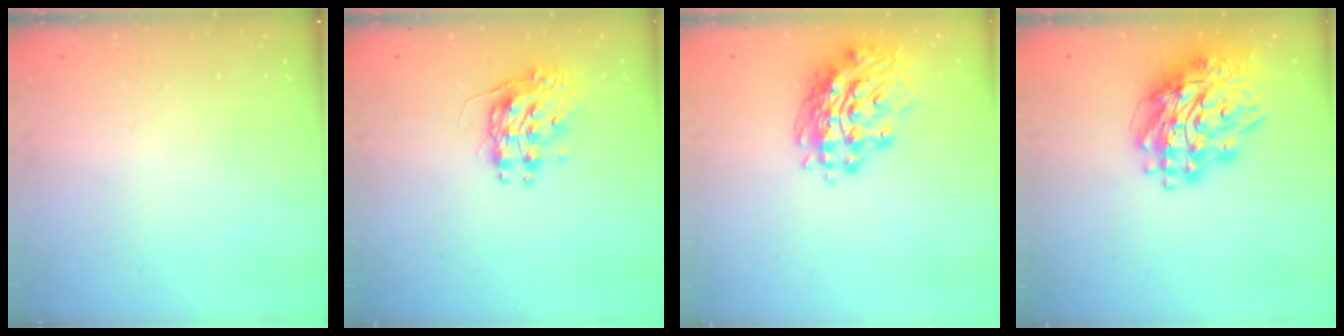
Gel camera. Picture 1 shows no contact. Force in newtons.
{"total": 9.6, "press": 9.6, "slide": 0.4}
{"total": 16.1, "press": 16.0, "slide": 1.7}
{"total": 18.5, "press": 18.3, "slide": 3.0}